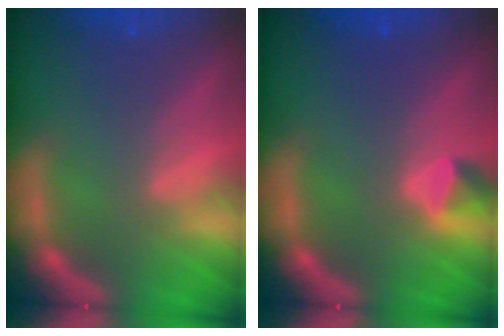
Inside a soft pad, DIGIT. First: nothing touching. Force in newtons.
{"total": 1.4}